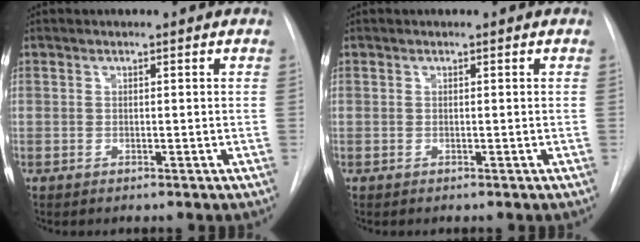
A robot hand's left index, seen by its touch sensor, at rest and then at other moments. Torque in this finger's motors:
{"motor_torque": [-0.01, 0.01, 0.00, 0.00]}